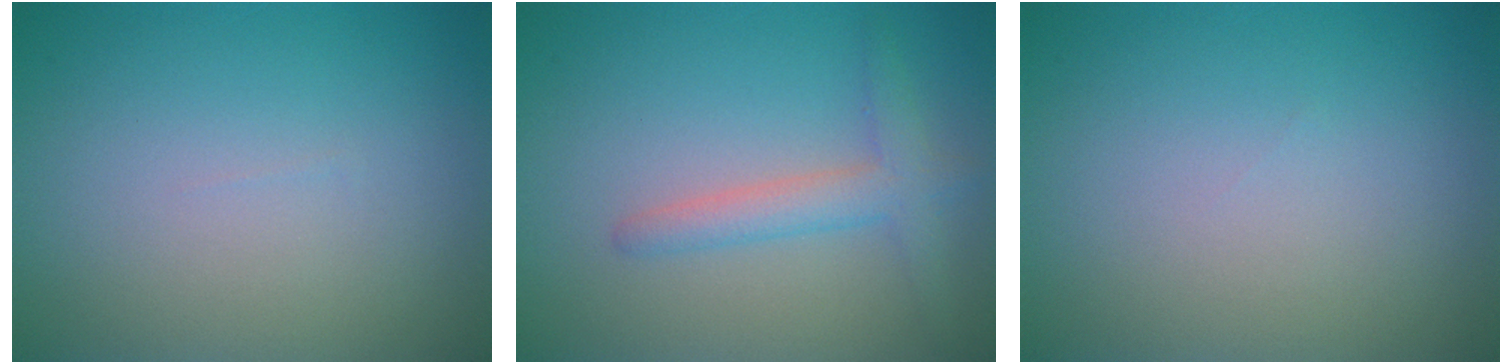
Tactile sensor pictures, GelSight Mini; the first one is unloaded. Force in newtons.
{"total": 2.7, "press": 2.7, "slide": 0.2}
{"total": 0.0}